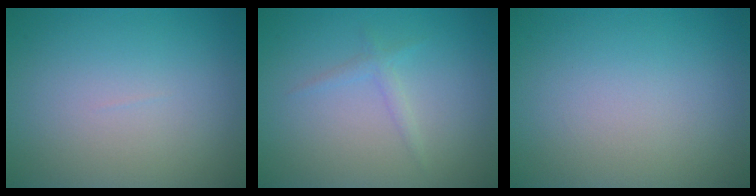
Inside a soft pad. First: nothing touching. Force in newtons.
{"total": 1.1, "press": 1.1, "slide": 0.1}
{"total": 0.0}